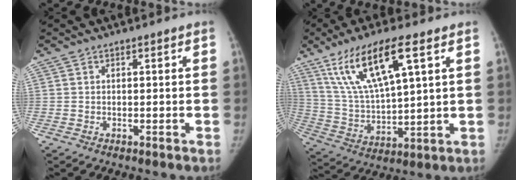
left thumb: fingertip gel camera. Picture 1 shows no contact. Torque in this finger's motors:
{"motor_torque": [0.24, 0.26, 1.37, -1.40, 0.27]}